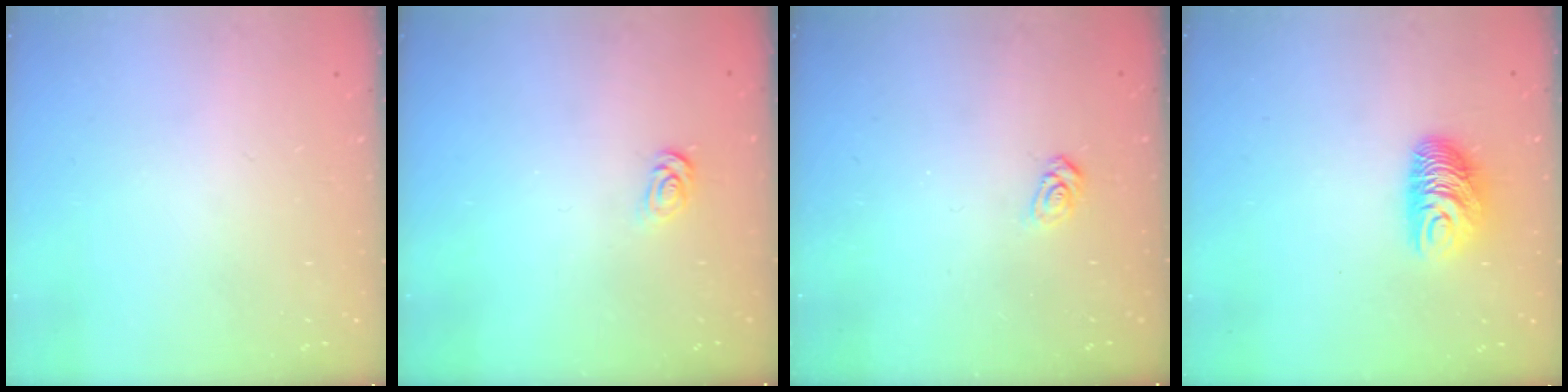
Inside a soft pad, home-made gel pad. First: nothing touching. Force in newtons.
{"total": 2.6, "press": 2.6, "slide": 0.4}
{"total": 5.5, "press": 5.5, "slide": 0.3}
{"total": 9.3, "press": 9.2, "slide": 0.7}